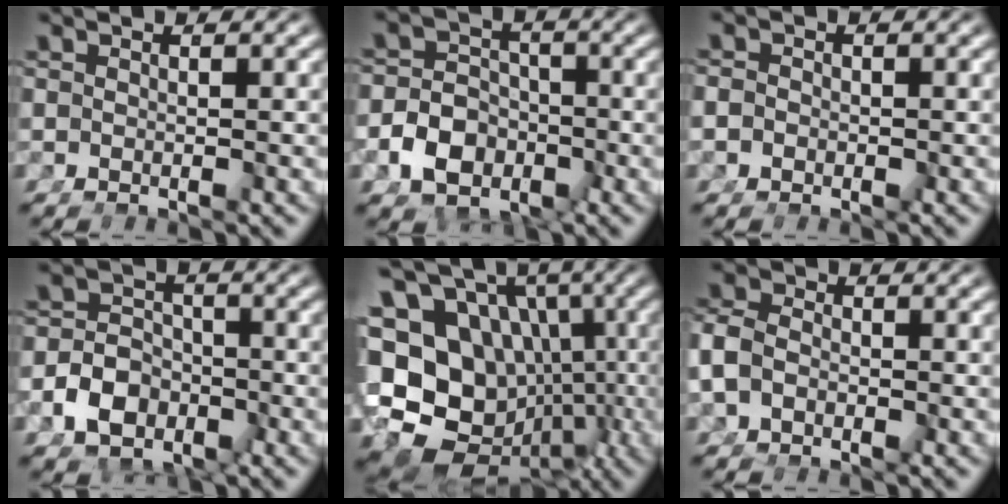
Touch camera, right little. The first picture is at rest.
{"total": 6.8, "force": [-2.9, 5.5, 2.7], "torque": [-0.047, -0.019, -0.049]}
{"total": 1.5, "force": [-0.9, 1.1, 0.5], "torque": [-0.016, -0.011, -0.013]}
{"total": 5.7, "force": [-2.6, 4.5, 2.3], "torque": [-0.038, -0.016, -0.043]}
{"total": 22.5, "force": [-3.3, 18.3, 12.6], "torque": [-0.249, -0.087, -0.037]}
{"total": 3.2, "force": [-0.8, 2.5, 1.8], "torque": [-0.053, -0.014, -0.008]}